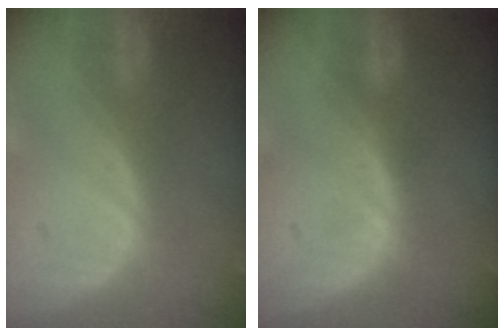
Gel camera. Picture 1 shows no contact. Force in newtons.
{"total": 1.5, "press": 1.5, "slide": 0.2}